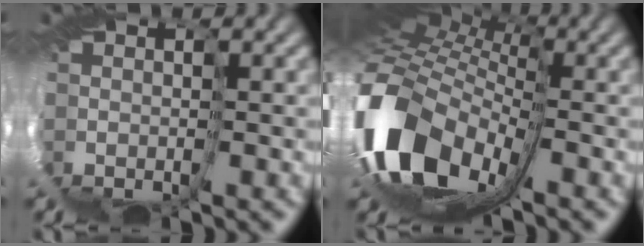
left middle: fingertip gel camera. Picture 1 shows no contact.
{"total": 7.8, "force": [-1.4, 5.3, 5.5], "torque": [-0.168, -0.028, -0.020]}